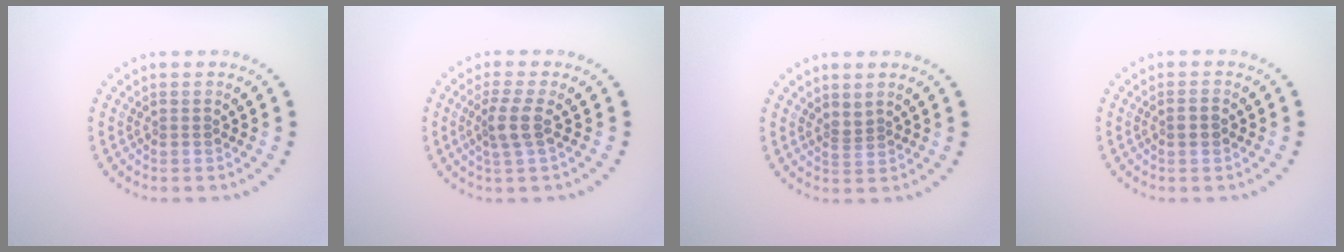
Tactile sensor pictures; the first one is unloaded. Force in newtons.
{"total": 2.4, "press": 1.9, "slide": 1.4}
{"total": 0.8, "press": 0.5, "slide": 0.7}
{"total": 1.1, "press": 1.1, "slide": 0.3}